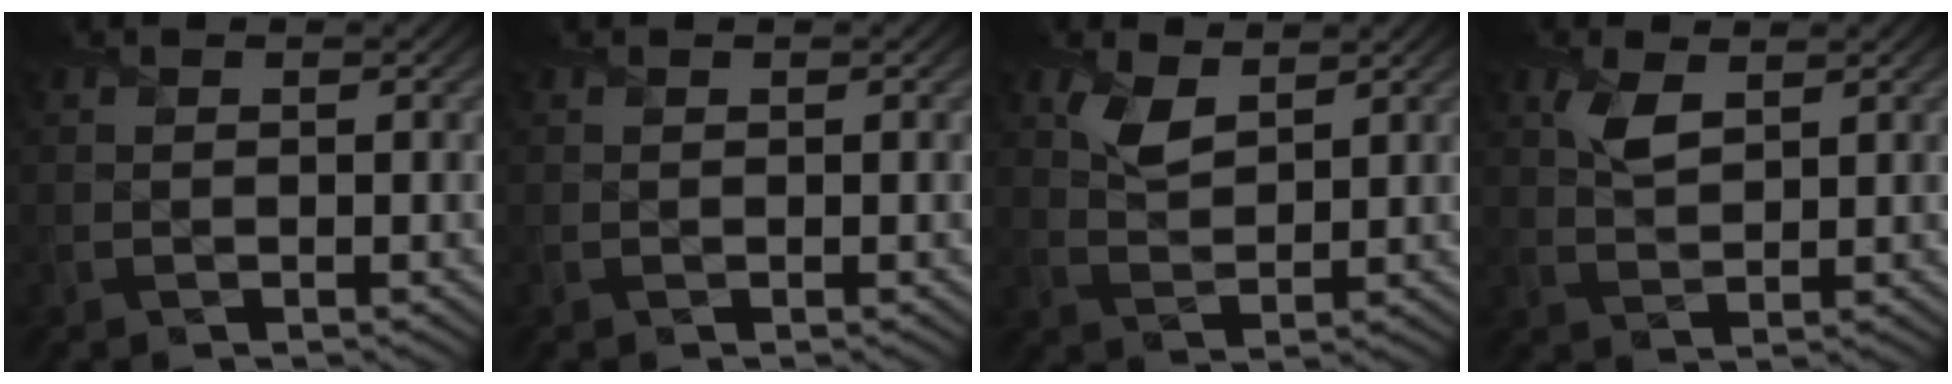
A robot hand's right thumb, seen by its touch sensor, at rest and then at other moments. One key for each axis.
{"total": 0.0}
{"total": 3.9, "fx": 2.5, "fy": 1.8, "fz": 2.4, "tx": -0.060, "ty": -0.003, "tz": 0.049}
{"total": 3.3, "fx": 1.8, "fy": 1.5, "fz": 2.4, "tx": -0.059, "ty": 0.003, "tz": 0.035}